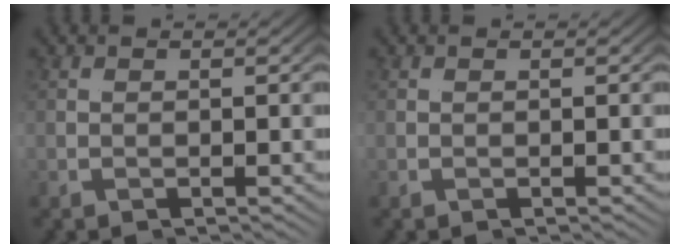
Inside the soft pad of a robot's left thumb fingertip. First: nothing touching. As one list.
[{"total": 0.0}]